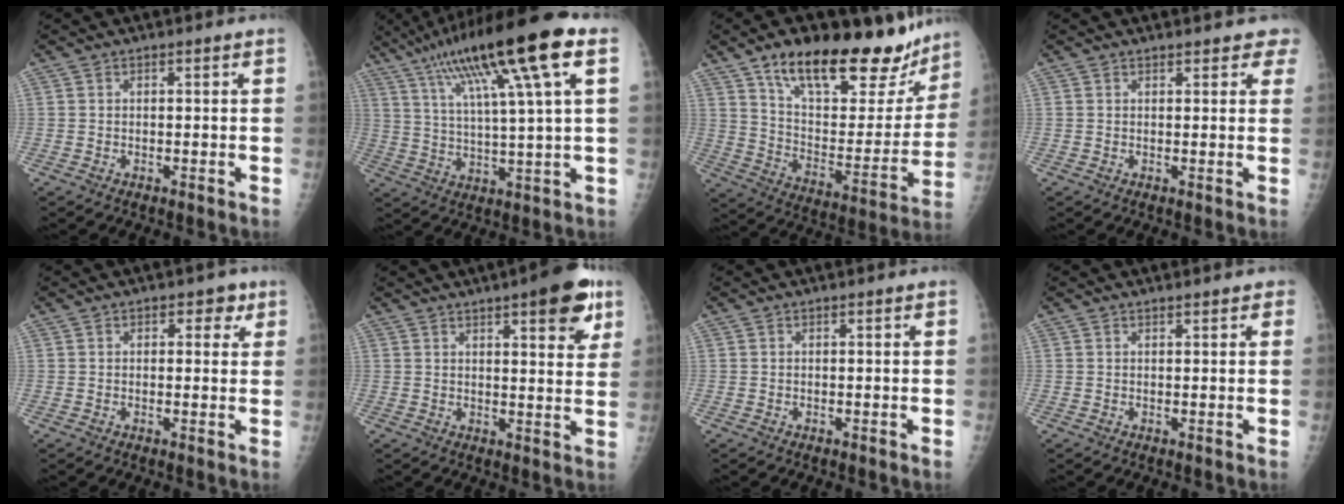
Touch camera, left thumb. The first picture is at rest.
{"total": 20.7, "force": [9.9, 2.1, 18.0], "torque": [-0.309, 0.004, 0.166]}
{"total": 28.1, "force": [19.6, 11.0, 16.8], "torque": [-0.210, -0.063, 0.305]}
{"total": 3.7, "force": [3.2, 1.5, 1.1], "torque": [0.023, -0.007, 0.023]}
{"total": 3.7, "force": [1.6, 2.4, 2.4], "torque": [-0.002, -0.002, 0.013]}
{"total": 11.1, "force": [6.0, 3.2, 8.8], "torque": [-0.086, -0.022, 0.071]}
{"total": 0.0}
{"total": 1.4, "force": [1.1, 0.6, 0.7], "torque": [0.000, -0.001, 0.009]}